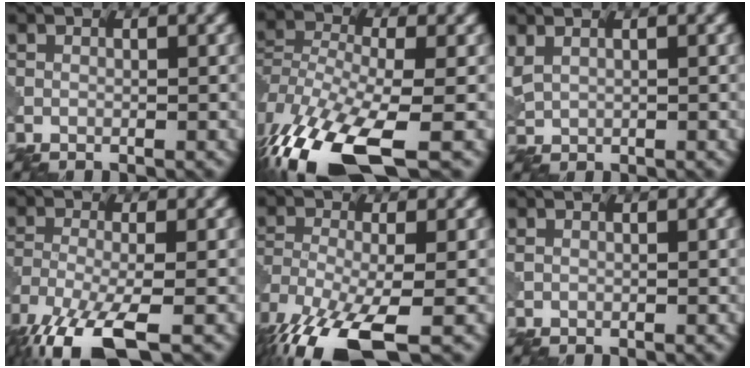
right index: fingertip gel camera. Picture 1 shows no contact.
{"total": 13.6, "force": [-7.8, 5.6, 9.6], "torque": [-0.225, -0.030, -0.137]}
{"total": 2.1, "force": [1.1, 1.4, 1.1], "torque": [-0.033, 0.007, 0.032]}
{"total": 8.9, "force": [-6.0, 2.4, 6.1], "torque": [-0.138, -0.015, -0.115]}
{"total": 11.2, "force": [-7.1, 3.6, 7.8], "torque": [-0.174, -0.014, -0.133]}
{"total": 0.8, "force": [0.5, 0.5, 0.3], "torque": [-0.006, 0.004, 0.010]}